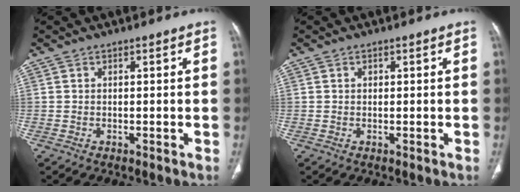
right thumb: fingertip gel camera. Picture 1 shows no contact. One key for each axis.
{"total": 0.6, "fx": 0.2, "fy": 0.5, "fz": 0.3, "tx": -0.003, "ty": 0.000, "tz": 0.005}